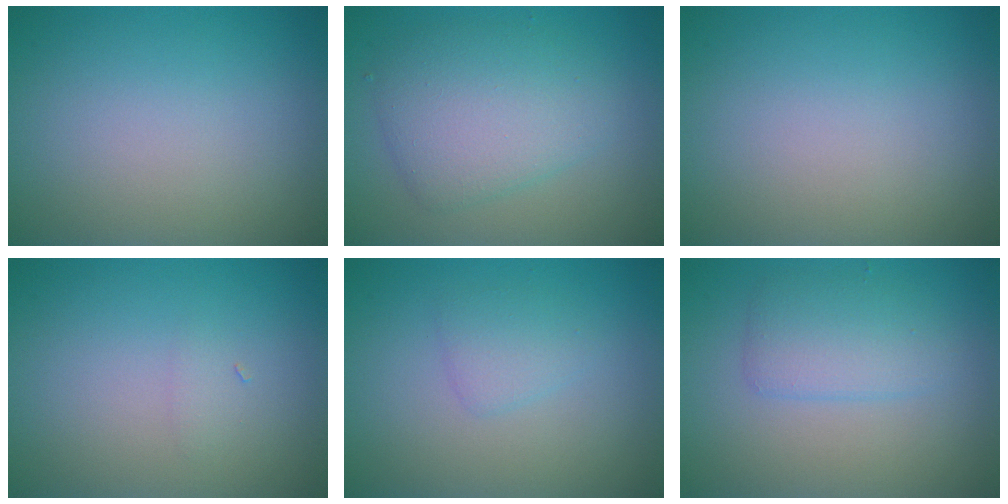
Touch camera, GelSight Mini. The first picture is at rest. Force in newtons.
{"total": 4.9, "press": 4.9, "slide": 0.2}
{"total": 0.0}
{"total": 0.6, "press": 0.6, "slide": 0.0}
{"total": 1.6, "press": 1.6, "slide": 0.0}
{"total": 2.9, "press": 2.9, "slide": 0.2}